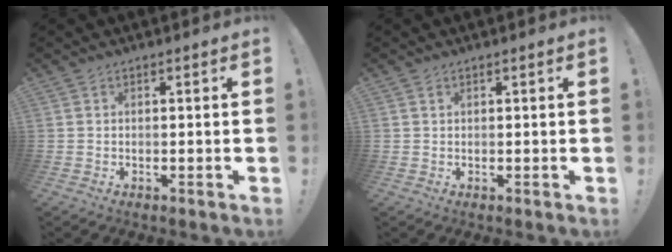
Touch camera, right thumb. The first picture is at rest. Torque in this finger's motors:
{"motor_torque": [-0.14, -0.01, -0.21, 0.07, -0.08]}